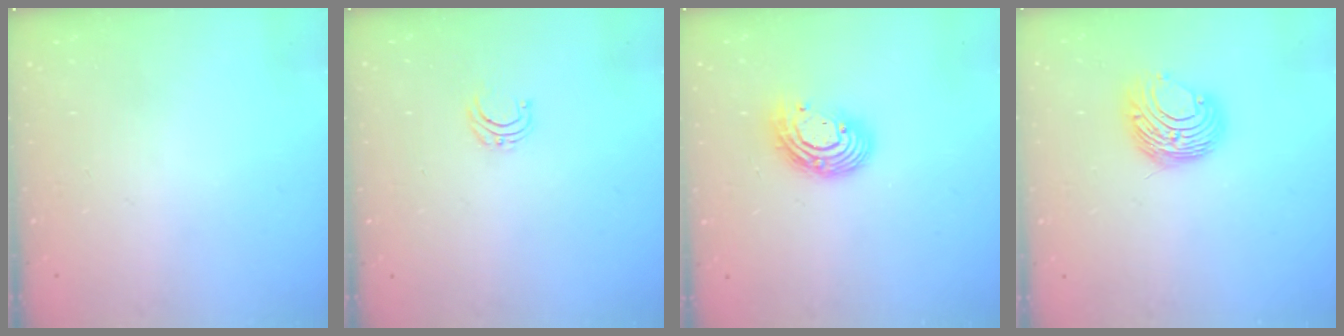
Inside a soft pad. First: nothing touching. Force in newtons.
{"total": 4.0, "press": 4.0, "slide": 0.3}
{"total": 11.3, "press": 11.2, "slide": 0.9}
{"total": 9.7, "press": 9.7, "slide": 1.0}